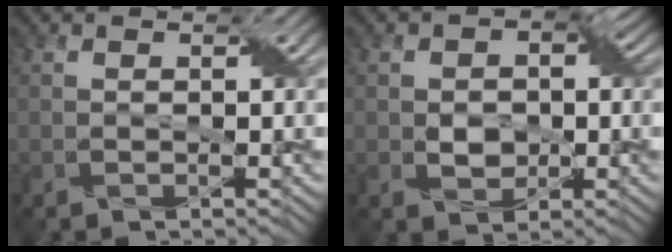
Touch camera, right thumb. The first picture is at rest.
{"total": 4.7, "force": [-0.1, 3.7, 2.9], "torque": [-0.044, -0.002, -0.005]}